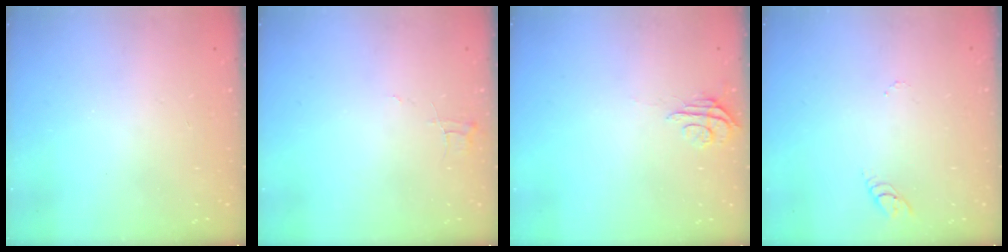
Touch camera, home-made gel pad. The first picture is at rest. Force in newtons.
{"total": 3.5, "press": 3.5, "slide": 0.2}
{"total": 4.9, "press": 4.8, "slide": 0.4}
{"total": 2.9, "press": 2.9, "slide": 0.2}